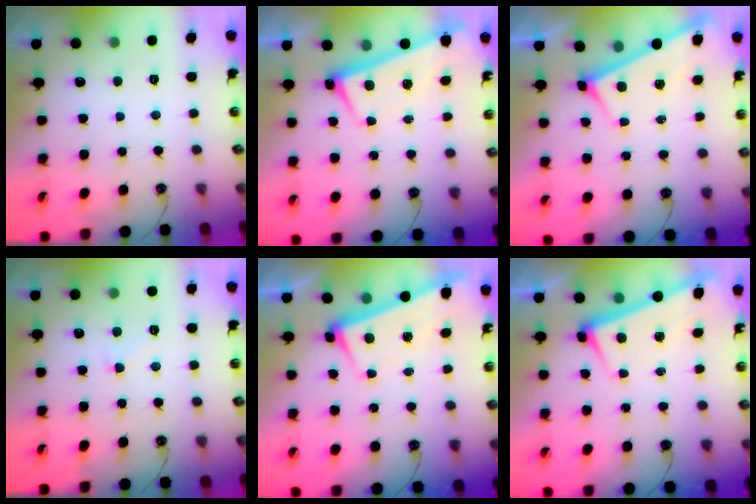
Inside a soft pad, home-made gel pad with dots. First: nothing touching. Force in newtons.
{"total": 1.3, "press": 1.0, "slide": 0.8}
{"total": 2.9, "press": 2.9, "slide": 0.3}
{"total": 4.5, "press": 4.4, "slide": 0.7}
{"total": 3.3, "press": 3.2, "slide": 1.0}
{"total": 2.7, "press": 2.7, "slide": 0.7}